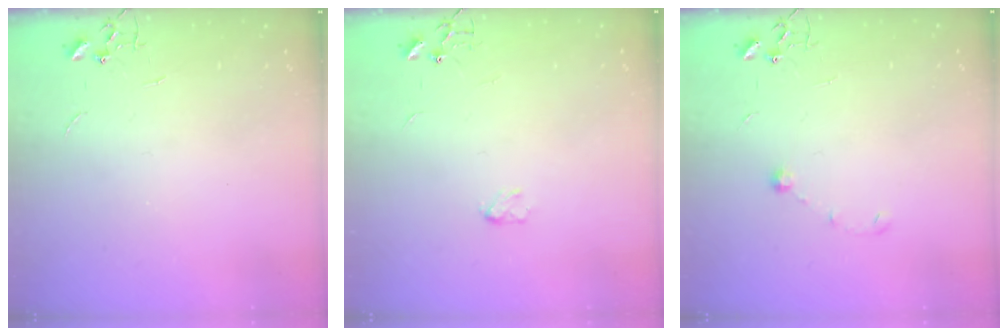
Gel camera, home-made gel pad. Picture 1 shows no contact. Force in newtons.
{"total": 3.1, "press": 3.1, "slide": 0.4}
{"total": 5.4, "press": 5.3, "slide": 0.9}